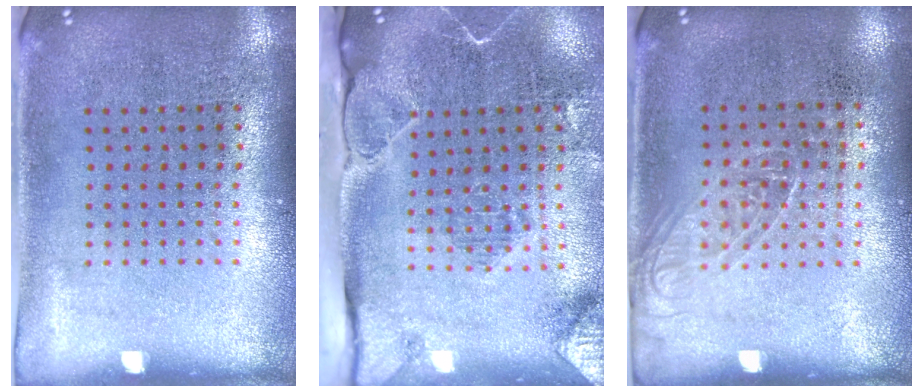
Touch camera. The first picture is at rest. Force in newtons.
{"total": 2.3, "press": 2.1, "slide": 1.1}
{"total": 1.1, "press": 1.0, "slide": 0.6}